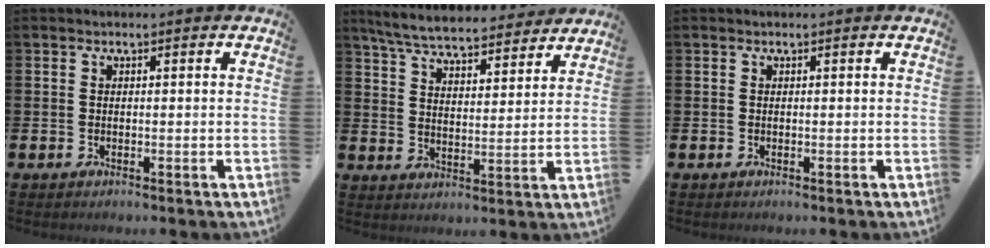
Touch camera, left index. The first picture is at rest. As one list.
[{"total": 6.7, "force": [6.4, 1.1, 1.8], "torque": [-0.066, -0.035, 0.113]}, {"total": 0.0}]